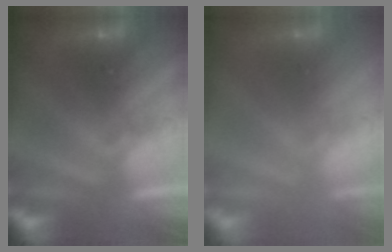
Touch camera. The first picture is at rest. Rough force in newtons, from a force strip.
{"total": 2.8}